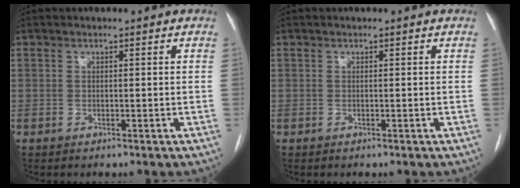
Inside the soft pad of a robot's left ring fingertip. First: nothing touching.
{"total": 0.0}